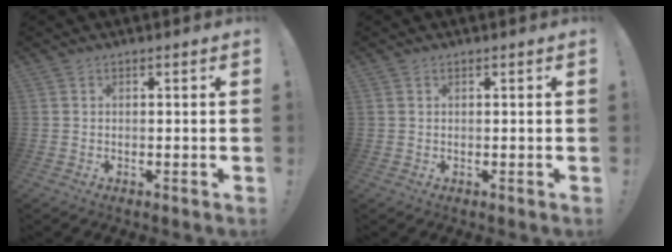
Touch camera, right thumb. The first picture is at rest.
{"total": 0.5, "force": [0.3, 0.2, 0.3], "torque": [-0.008, 0.003, 0.006]}